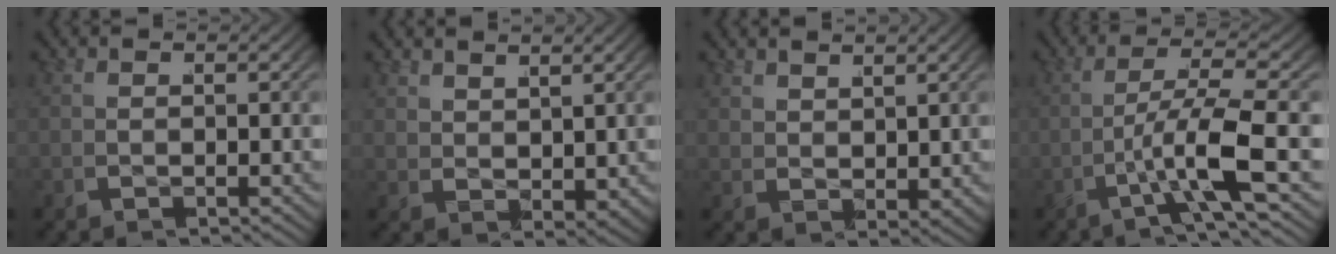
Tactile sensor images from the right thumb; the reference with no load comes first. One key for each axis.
{"total": 2.1, "fx": 1.9, "fy": 0.5, "fz": 0.6, "tx": -0.009, "ty": -0.002, "tz": 0.042}
{"total": 2.0, "fx": 2.0, "fy": 0.2, "fz": 0.3, "tx": -0.002, "ty": 0.001, "tz": 0.042}
{"total": 5.0, "fx": -1.4, "fy": 0.6, "fz": 4.7, "tx": -0.099, "ty": -0.003, "tz": -0.025}